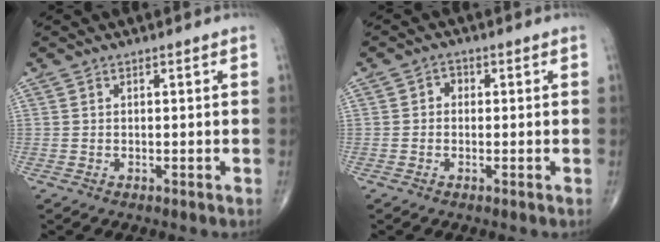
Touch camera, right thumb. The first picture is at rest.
{"total": 1.8, "force": [-0.1, 1.6, 0.9], "torque": [0.001, 0.007, -0.010]}